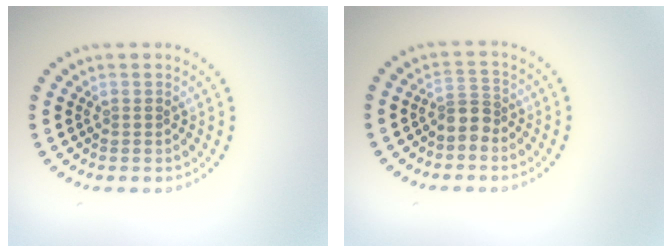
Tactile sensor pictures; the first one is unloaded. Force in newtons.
{"total": 2.2, "press": 1.7, "slide": 1.3}